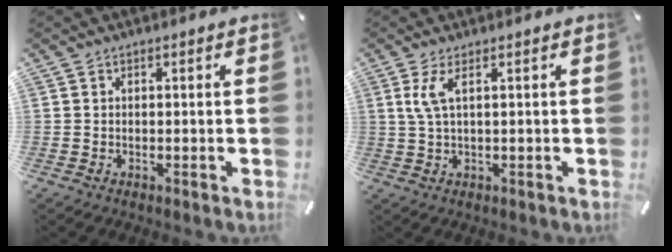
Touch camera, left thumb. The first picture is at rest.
{"total": 4.3, "force": [1.3, 0.8, 4.0], "torque": [-0.087, -0.004, 0.019]}